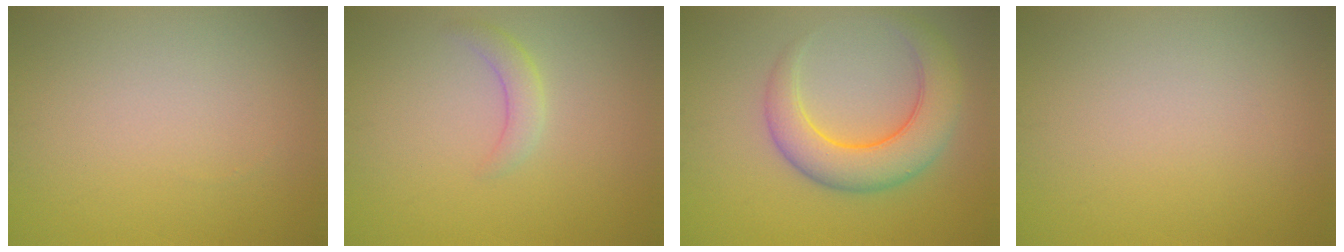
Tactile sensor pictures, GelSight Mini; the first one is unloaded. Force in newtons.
{"total": 1.8, "press": 1.8, "slide": 0.2}
{"total": 6.1, "press": 6.1, "slide": 0.4}
{"total": 0.0}